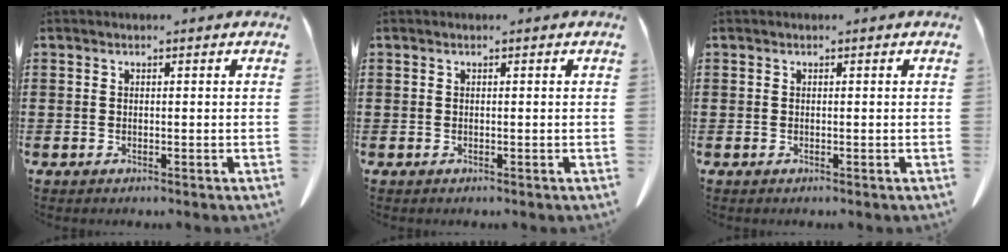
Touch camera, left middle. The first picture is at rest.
{"total": 0.0}
{"total": 0.0}